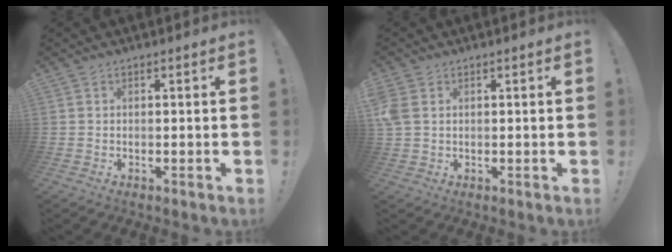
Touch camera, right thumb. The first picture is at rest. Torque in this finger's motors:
{"motor_torque": [1.28, 1.27, 1.05, 0.14, 0.07]}